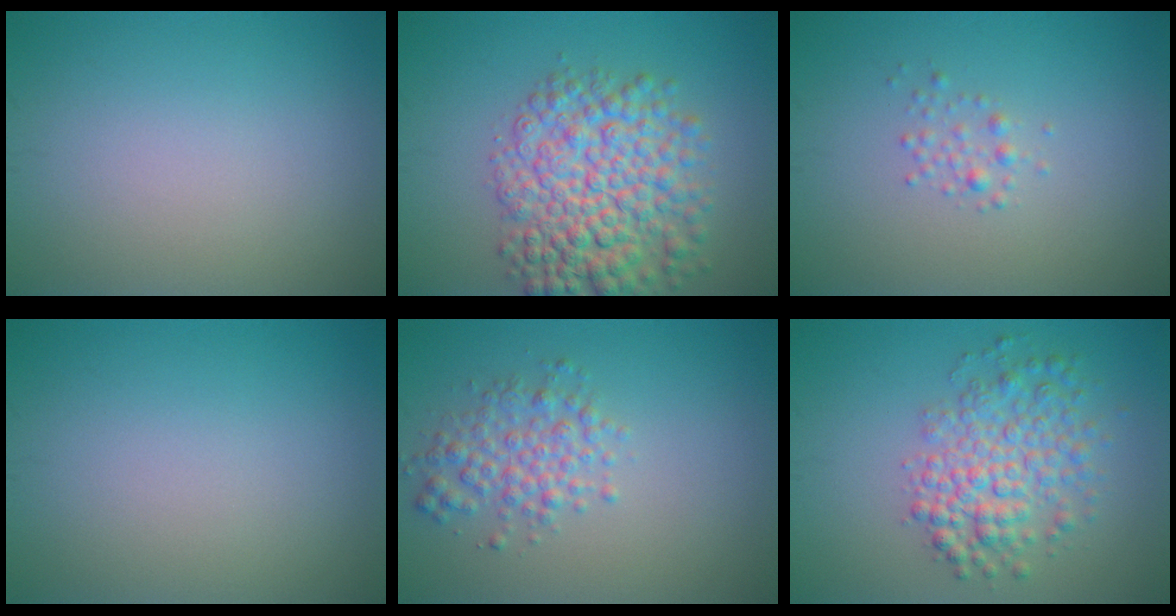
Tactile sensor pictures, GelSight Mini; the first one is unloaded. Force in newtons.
{"total": 8.4, "press": 8.4, "slide": 0.2}
{"total": 1.2, "press": 1.2, "slide": 0.0}
{"total": 0.0}
{"total": 3.1, "press": 3.1, "slide": 0.1}
{"total": 5.1, "press": 5.1, "slide": 0.2}